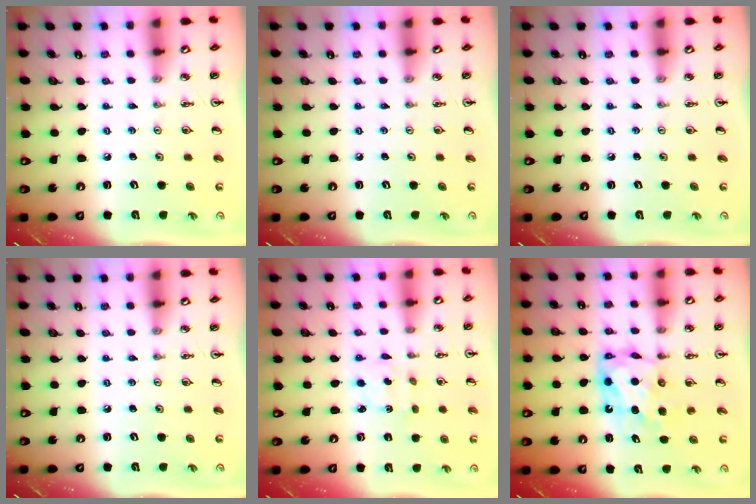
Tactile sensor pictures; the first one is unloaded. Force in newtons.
{"total": 0.0}
{"total": 0.0}
{"total": 0.0}
{"total": 2.4, "press": 2.4, "slide": 0.6}
{"total": 7.2, "press": 7.2, "slide": 0.0}